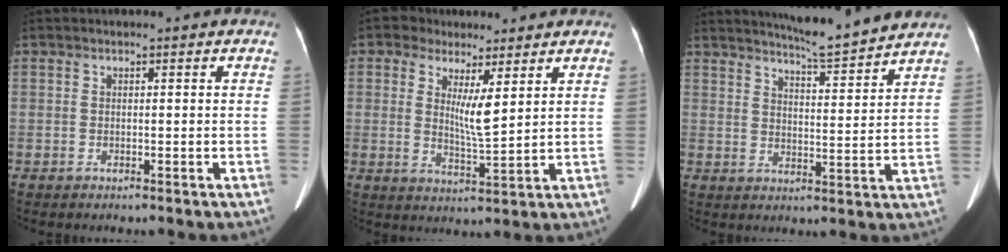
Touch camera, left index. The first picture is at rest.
{"total": 6.8, "force": [2.8, 2.4, 5.7], "torque": [-0.103, 0.000, 0.049]}
{"total": 9.7, "force": [9.2, -0.6, 3.1], "torque": [-0.058, -0.007, 0.131]}